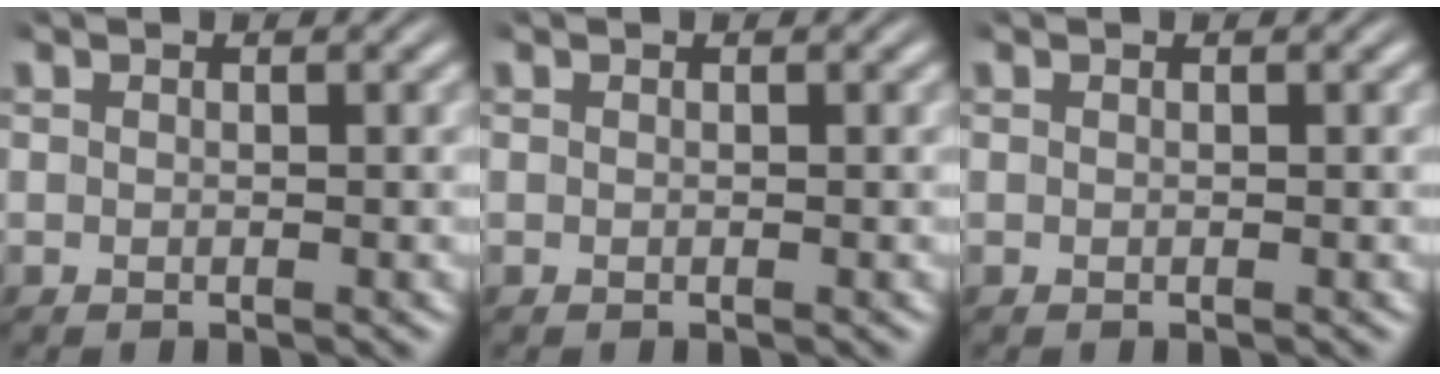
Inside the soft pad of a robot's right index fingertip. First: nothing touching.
{"total": 0.0}
{"total": 0.0}